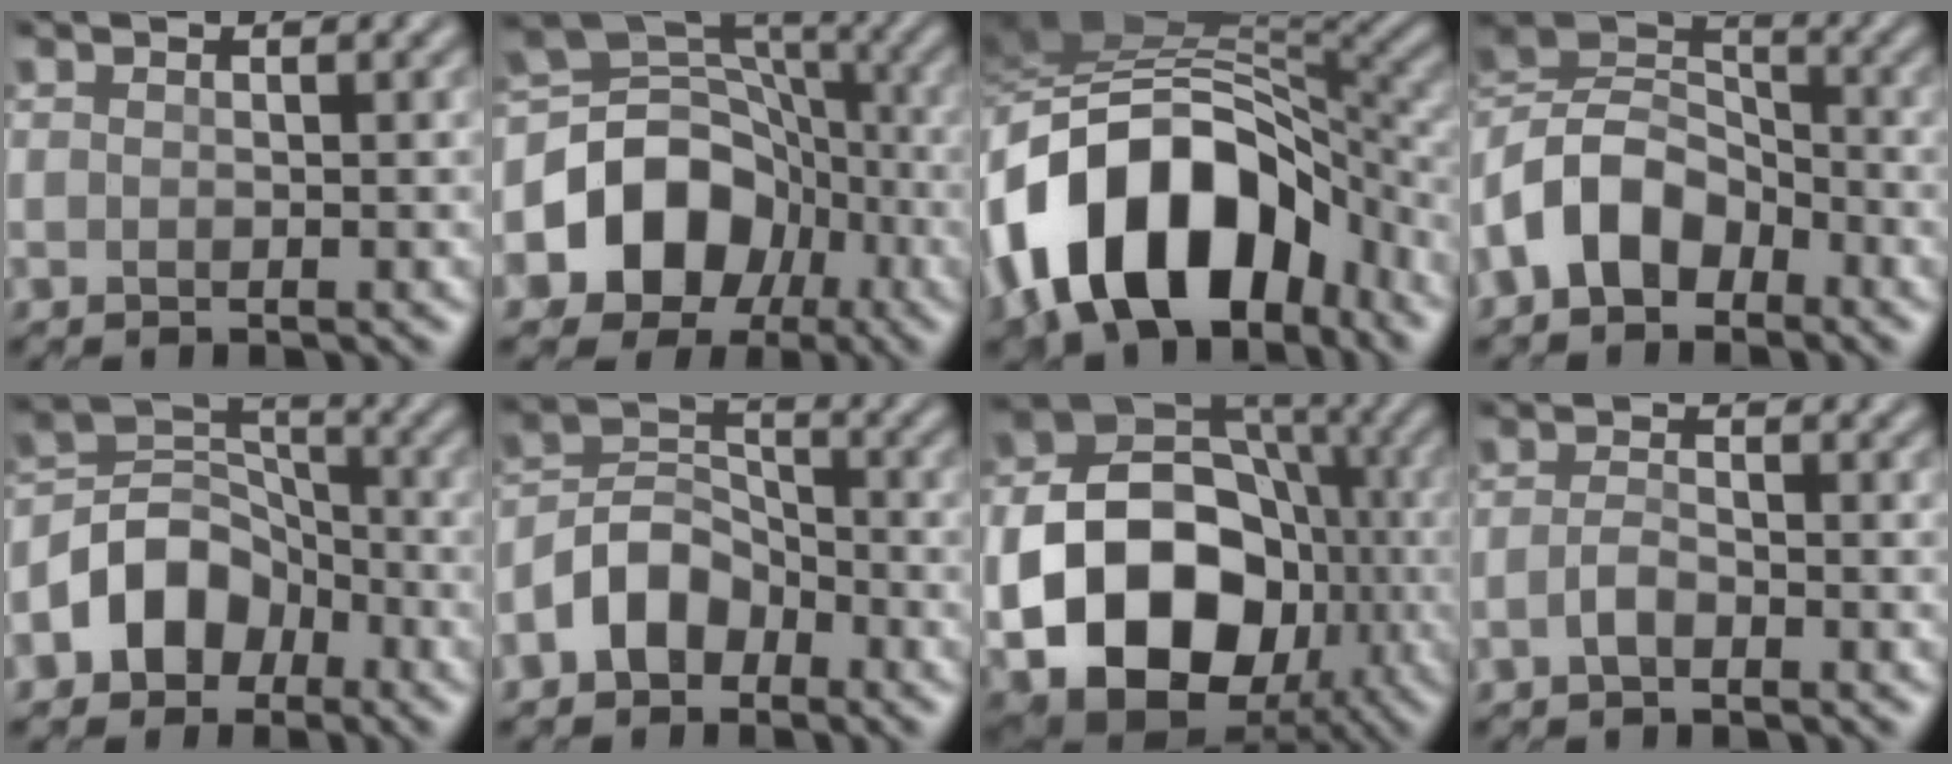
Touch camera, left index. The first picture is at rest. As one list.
[{"total": 11.2, "force": [-3.8, 9.3, 4.9], "torque": [-0.078, 0.004, -0.085]}, {"total": 14.5, "force": [-6.7, 8.9, 9.2], "torque": [-0.156, 0.012, -0.126]}, {"total": 6.4, "force": [-3.8, 4.0, 3.2], "torque": [-0.066, 0.008, -0.084]}, {"total": 5.4, "force": [-3.2, 3.9, 1.9], "torque": [-0.019, 0.006, -0.065]}, {"total": 4.1, "force": [-2.8, 2.5, 1.5], "torque": [-0.028, 0.009, -0.060]}, {"total": 15.8, "force": [-4.2, 12.1, 9.1], "torque": [-0.141, -0.031, -0.077]}, {"total": 1.3, "force": [-1.1, 0.3, 0.8], "torque": [-0.021, 0.000, -0.019]}]